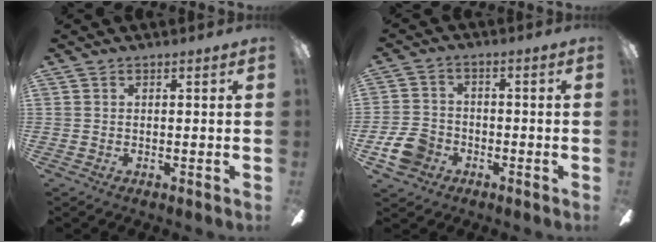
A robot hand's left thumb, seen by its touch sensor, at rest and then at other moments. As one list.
[{"total": 8.1, "force": [-3.5, 6.3, 3.8], "torque": [-0.099, 0.025, -0.065]}]